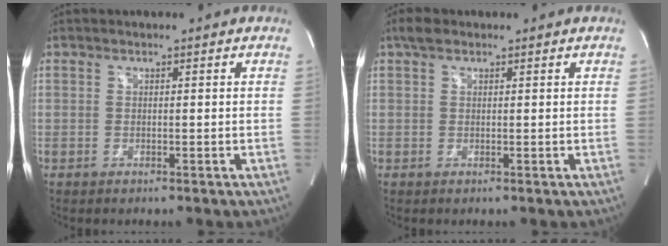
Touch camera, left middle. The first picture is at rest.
{"total": 1.8, "force": [1.3, 0.9, 1.0], "torque": [-0.022, 0.019, 0.023]}